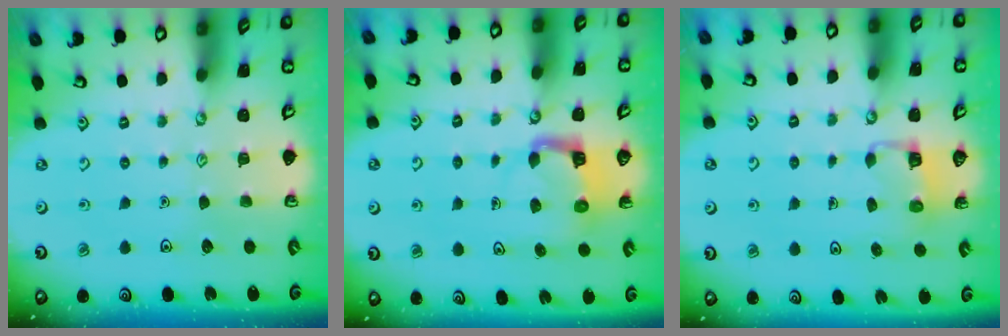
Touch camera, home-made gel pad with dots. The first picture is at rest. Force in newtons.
{"total": 4.6, "press": 4.5, "slide": 0.4}
{"total": 2.8, "press": 2.8, "slide": 0.2}